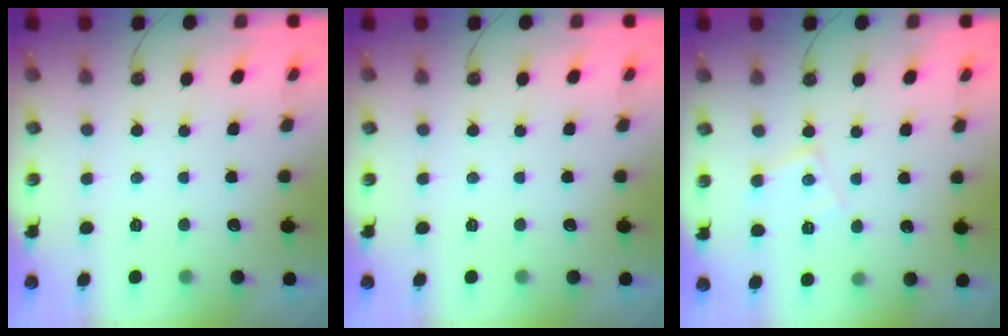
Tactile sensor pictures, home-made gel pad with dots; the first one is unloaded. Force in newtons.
{"total": 0.0}
{"total": 8.5, "press": 8.5, "slide": 0.6}